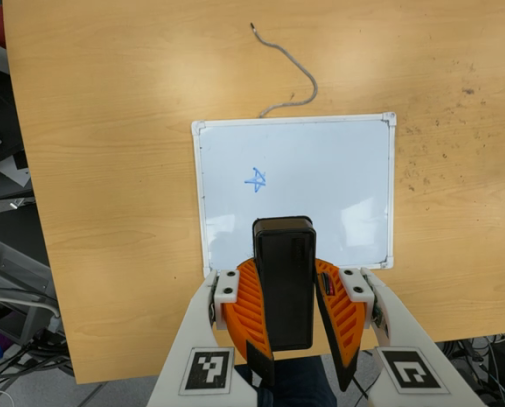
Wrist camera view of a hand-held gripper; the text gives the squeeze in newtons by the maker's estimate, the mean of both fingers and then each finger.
{"total": 10.4, "left": 9.5, "right": 11.3}